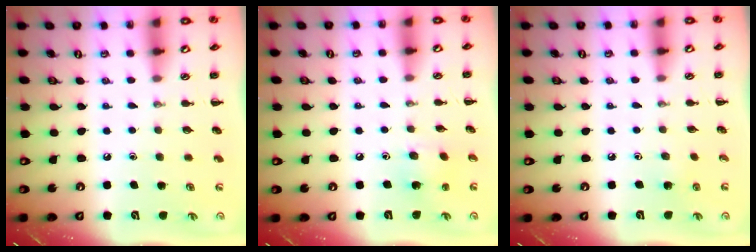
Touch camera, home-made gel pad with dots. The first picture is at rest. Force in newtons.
{"total": 2.5, "press": 2.5, "slide": 0.6}
{"total": 2.7, "press": 2.6, "slide": 1.0}